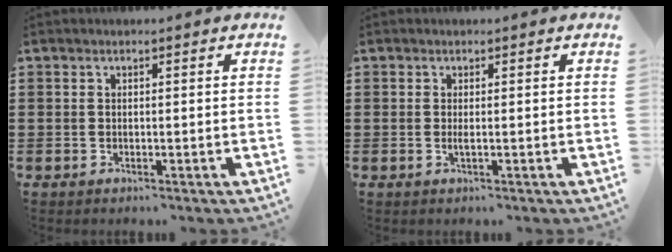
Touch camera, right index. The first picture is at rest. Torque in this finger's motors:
{"motor_torque": [0.37, 0.44, 0.11, 0.02]}